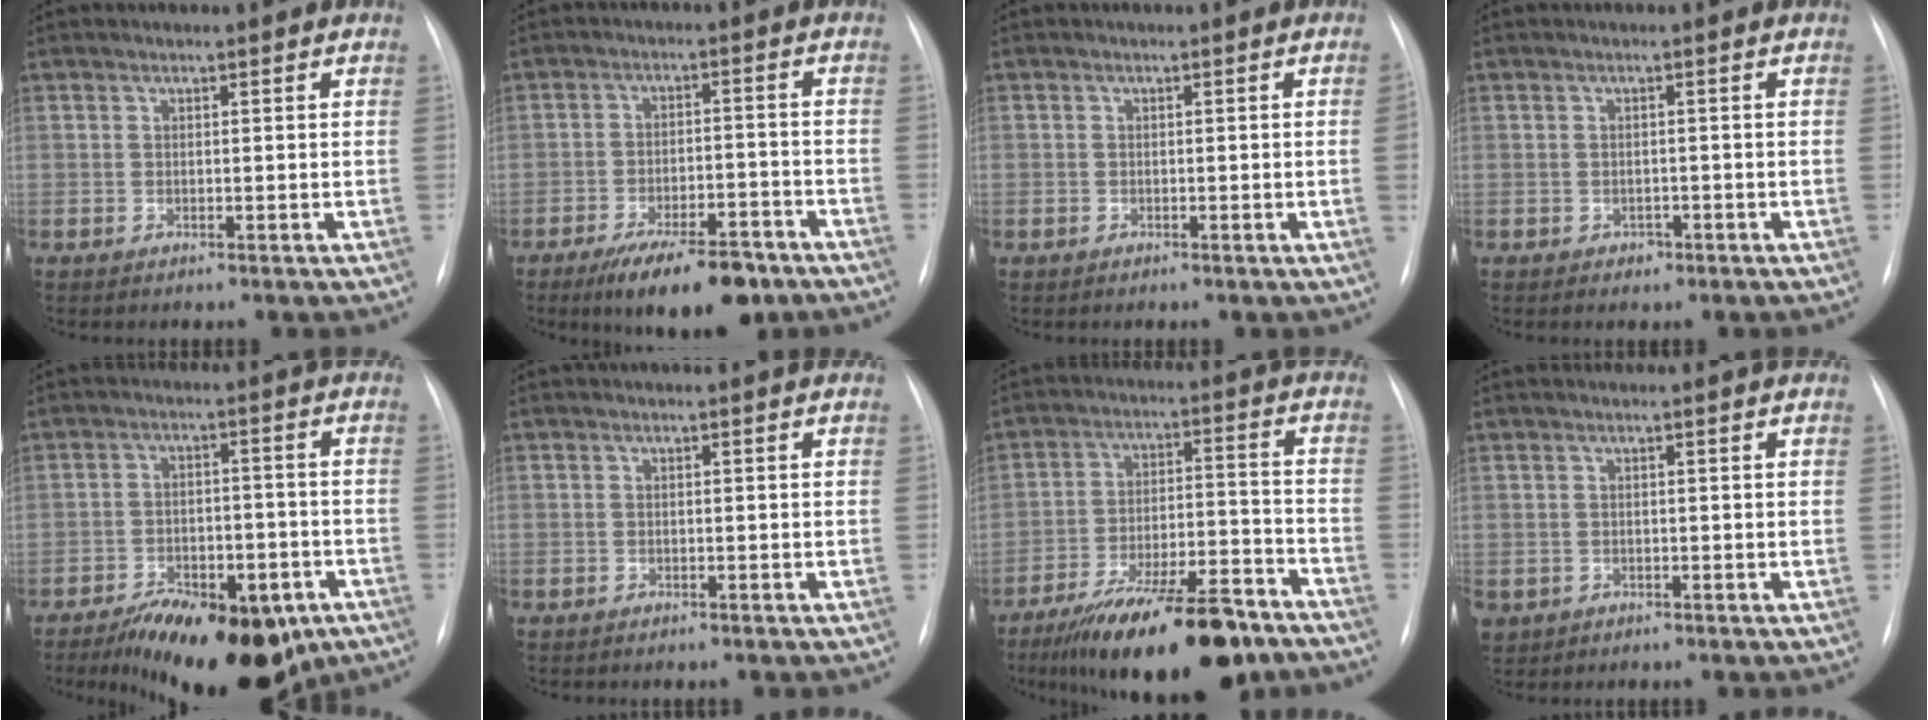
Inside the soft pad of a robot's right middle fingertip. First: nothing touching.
{"total": 11.7, "force": [-8.4, 4.0, 7.1], "torque": [-0.103, -0.001, -0.131]}
{"total": 1.2, "force": [-0.3, -0.2, 1.2], "torque": [-0.022, 0.004, -0.002]}
{"total": 1.3, "force": [-0.8, 1.0, 0.4], "torque": [-0.005, 0.003, -0.009]}
{"total": 16.7, "force": [-10.8, 7.4, 10.3], "torque": [-0.126, 0.014, -0.156]}
{"total": 1.0, "force": [-0.7, 0.7, 0.1], "torque": [-0.009, 0.004, -0.010]}
{"total": 19.6, "force": [-14.8, 4.8, 11.9], "torque": [-0.153, 0.014, -0.238]}
{"total": 3.0, "force": [-1.6, 2.5, 0.6], "torque": [-0.011, 0.000, -0.023]}